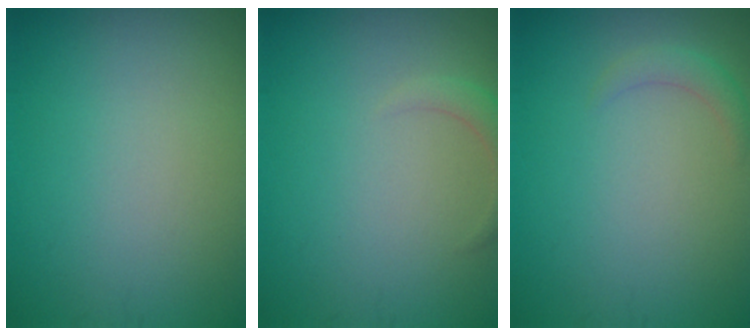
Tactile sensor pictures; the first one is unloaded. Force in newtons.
{"total": 1.6, "press": 1.6, "slide": 0.1}
{"total": 1.3, "press": 1.3, "slide": 0.1}